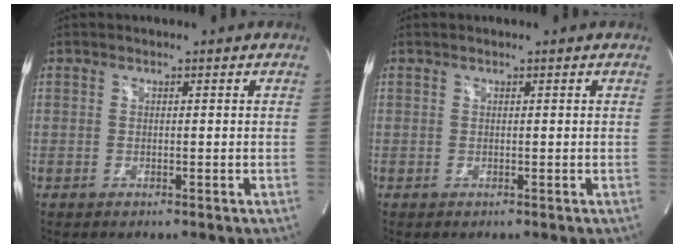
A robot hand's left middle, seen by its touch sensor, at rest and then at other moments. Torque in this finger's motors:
{"motor_torque": [-0.25, -0.20, -0.09, -0.01]}